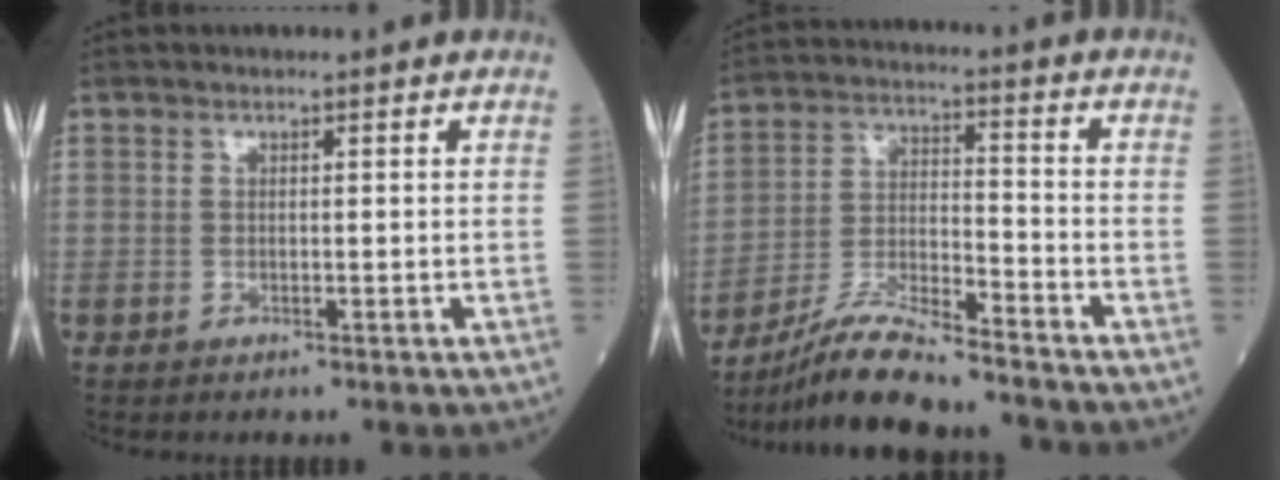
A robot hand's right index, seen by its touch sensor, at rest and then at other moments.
{"total": 10.5, "force": [-9.4, 0.4, 4.8], "torque": [-0.093, -0.011, -0.173]}